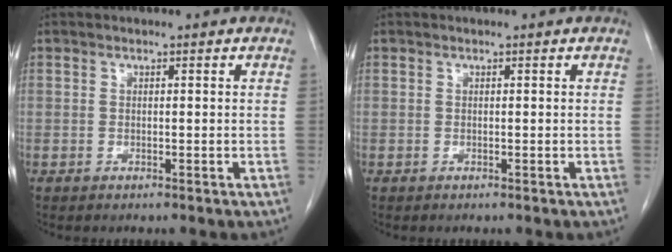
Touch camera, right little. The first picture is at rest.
{"total": 0.0}